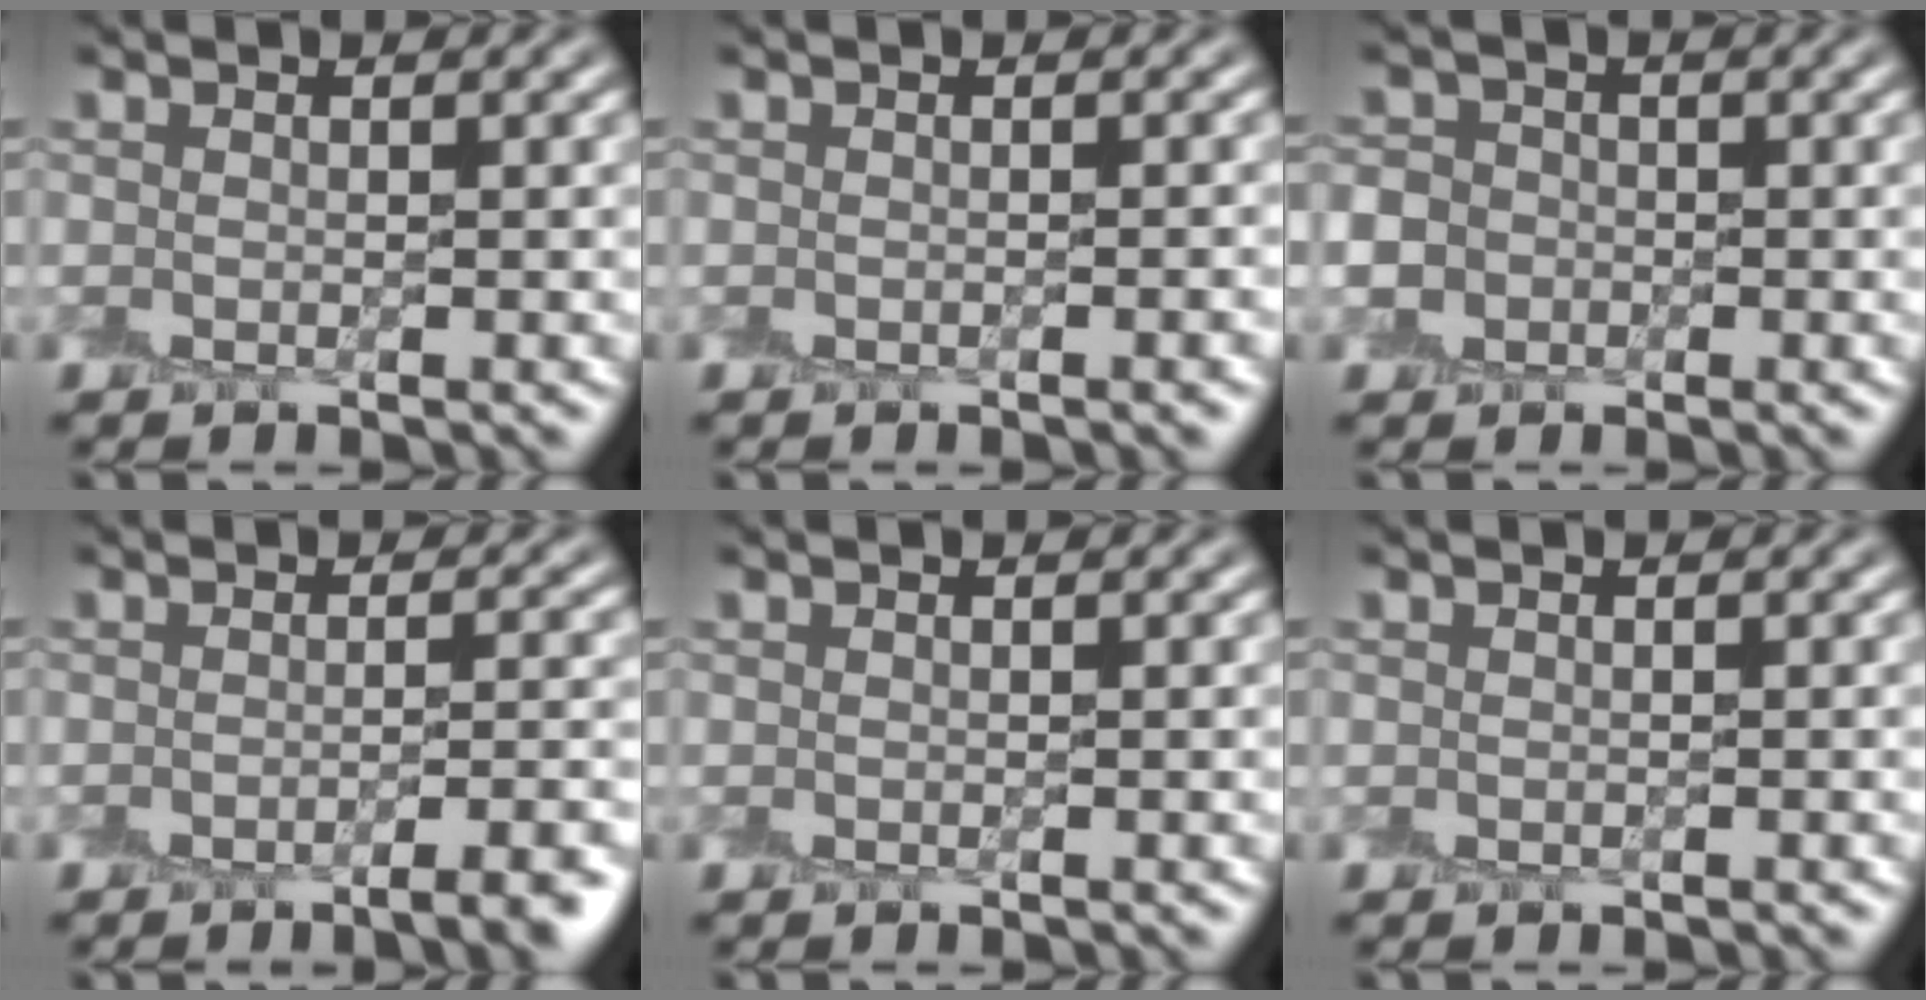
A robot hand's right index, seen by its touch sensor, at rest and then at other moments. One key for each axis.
{"total": 1.3, "fx": -0.9, "fy": 0.1, "fz": 0.8, "tx": -0.009, "ty": -0.003, "tz": -0.015}
{"total": 2.7, "fx": -0.9, "fy": 2.5, "fz": 0.3, "tx": 0.008, "ty": 0.002, "tz": -0.029}
{"total": 4.6, "fx": -3.0, "fy": 1.1, "fz": 3.3, "tx": -0.036, "ty": -0.004, "tz": -0.040}
{"total": 0.0}
{"total": 0.0}